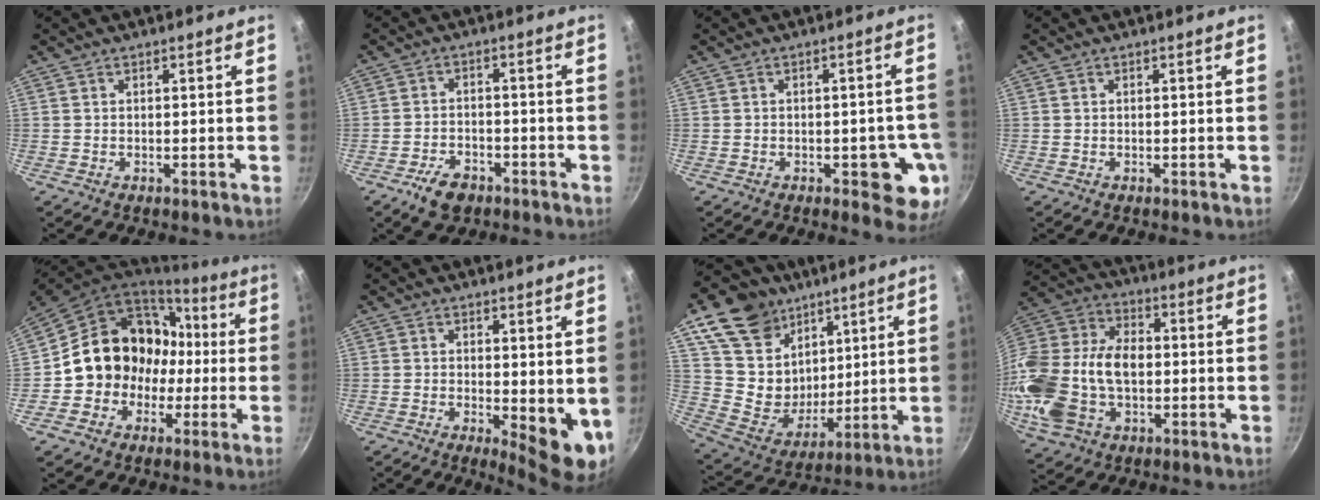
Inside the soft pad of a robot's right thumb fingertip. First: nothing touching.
{"total": 6.4, "force": [-4.0, 3.7, 3.4], "torque": [-0.057, 0.025, -0.067]}
{"total": 8.8, "force": [-2.6, 4.1, 7.3], "torque": [-0.042, 0.006, -0.031]}
{"total": 0.0}
{"total": 16.9, "force": [-0.6, 14.7, 8.3], "torque": [-0.097, 0.056, -0.007]}
{"total": 7.9, "force": [0.0, 3.2, 7.3], "torque": [-0.080, -0.015, 0.007]}
{"total": 20.8, "force": [10.9, 15.3, 9.0], "torque": [-0.133, -0.059, 0.209]}
{"total": 21.9, "force": [-2.0, 14.7, 16.1], "torque": [-0.321, 0.039, -0.037]}